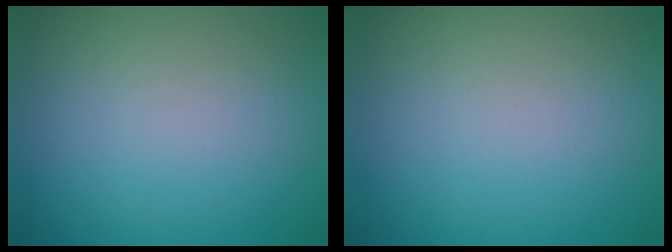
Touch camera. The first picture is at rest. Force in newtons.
{"total": 0.0}